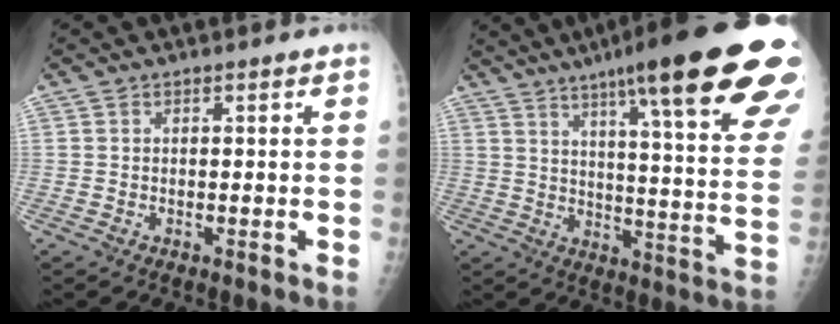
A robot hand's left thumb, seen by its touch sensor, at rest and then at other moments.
{"total": 30.1, "force": [18.7, 4.1, 23.2], "torque": [-0.259, -0.056, 0.252]}